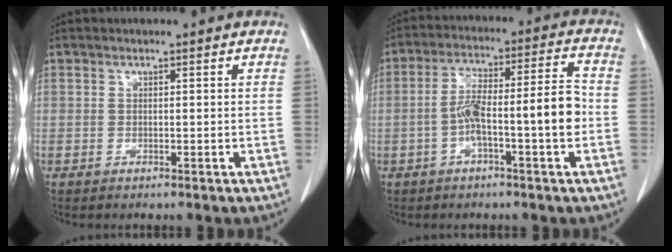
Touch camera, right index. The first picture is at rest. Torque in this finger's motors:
{"motor_torque": [1.45, -0.44, 0.76, 0.16]}